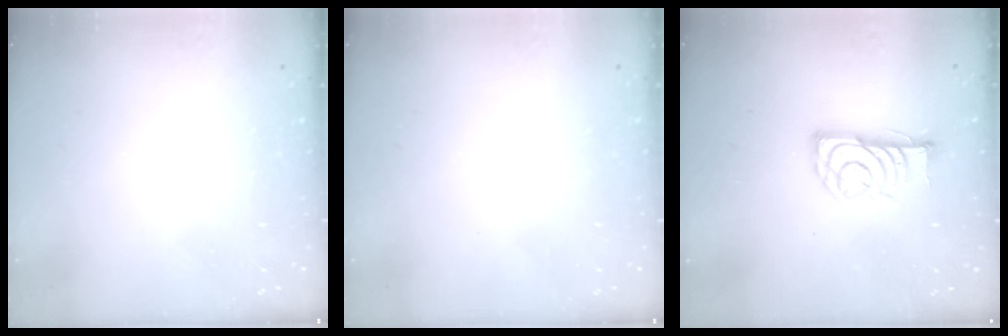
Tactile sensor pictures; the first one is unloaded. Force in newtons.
{"total": 3.5, "press": 3.4, "slide": 0.4}
{"total": 11.5, "press": 11.4, "slide": 0.5}